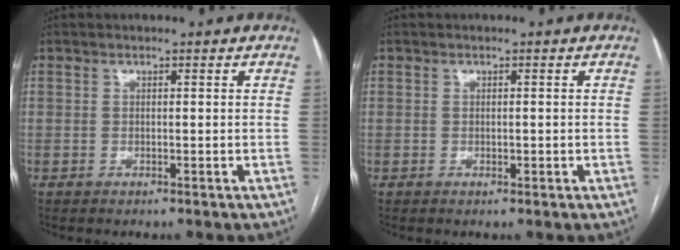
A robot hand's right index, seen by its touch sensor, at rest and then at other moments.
{"total": 0.7, "force": [-0.1, 0.6, 0.4], "torque": [-0.005, 0.001, 0.001]}